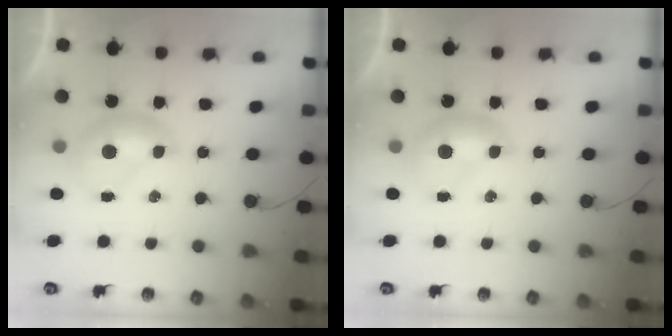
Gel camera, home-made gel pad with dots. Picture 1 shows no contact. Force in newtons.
{"total": 0.0}